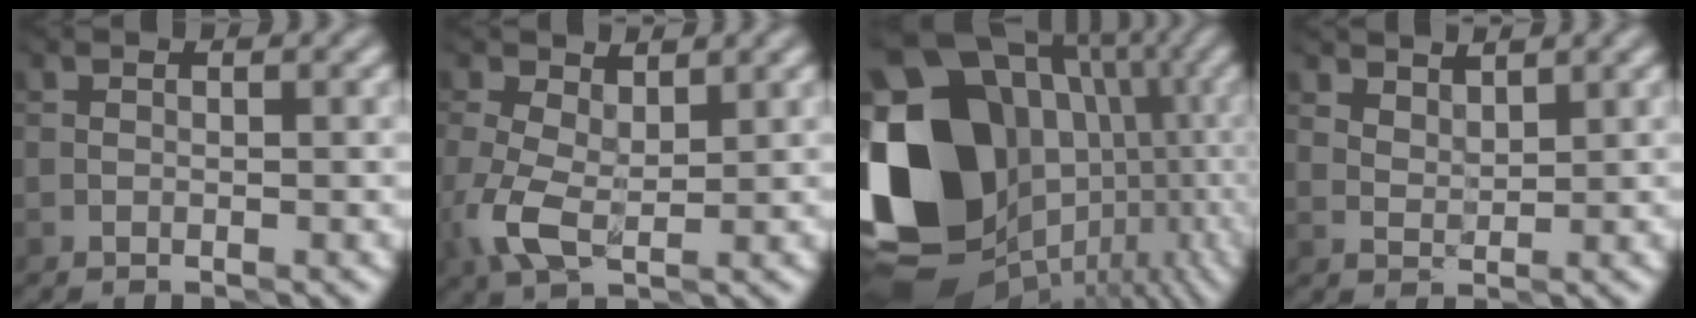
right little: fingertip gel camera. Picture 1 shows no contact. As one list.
[{"total": 3.7, "force": [0.3, 2.3, 2.9], "torque": [-0.083, -0.006, 0.006]}, {"total": 23.0, "force": [-2.4, 19.4, 12.0], "torque": [-0.226, -0.021, -0.049]}, {"total": 2.2, "force": [2.0, 0.7, 0.6], "torque": [-0.012, -0.002, 0.044]}]